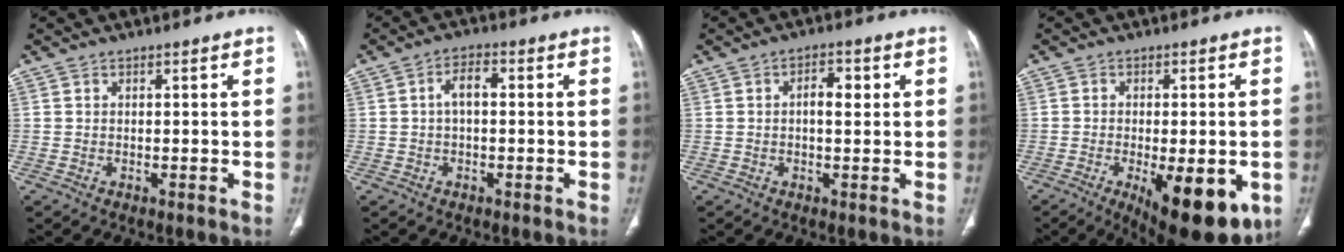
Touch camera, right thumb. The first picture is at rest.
{"total": 3.8, "force": [0.1, 1.9, 3.3], "torque": [-0.056, 0.012, -0.002]}
{"total": 3.9, "force": [0.6, 1.9, 3.4], "torque": [-0.044, 0.006, 0.006]}
{"total": 16.0, "force": [-5.7, 6.3, 13.5], "torque": [-0.149, -0.013, -0.065]}